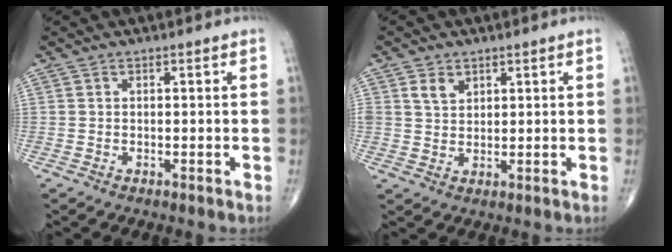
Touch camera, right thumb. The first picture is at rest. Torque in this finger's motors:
{"motor_torque": [0.05, 0.04, 0.27, 0.31, 0.02]}